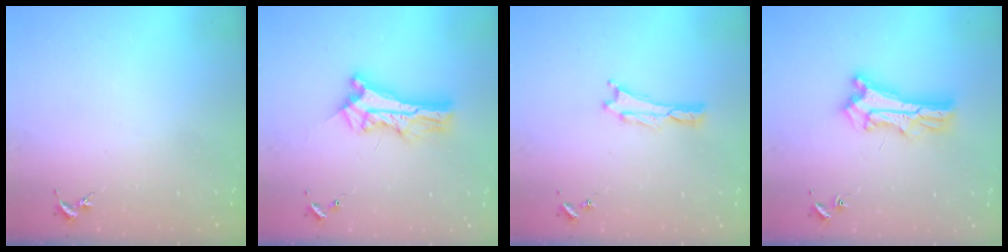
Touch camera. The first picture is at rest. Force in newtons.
{"total": 9.3, "press": 9.3, "slide": 0.7}
{"total": 0.0}
{"total": 9.8, "press": 9.7, "slide": 0.7}